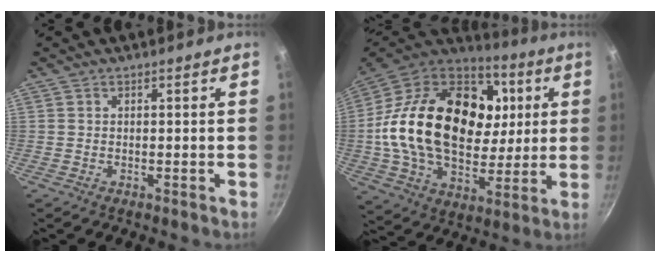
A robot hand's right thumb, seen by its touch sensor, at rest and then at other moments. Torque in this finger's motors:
{"motor_torque": [-1.23, 3.17, 1.59, -1.18, 0.84]}